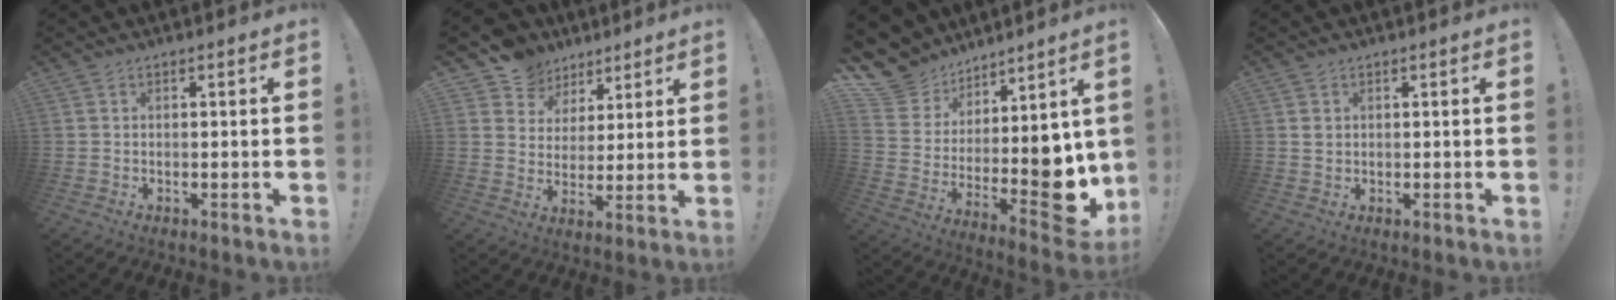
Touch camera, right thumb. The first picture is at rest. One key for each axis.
{"total": 9.5, "fx": 5.8, "fy": 7.4, "fz": 1.2, "tx": -0.019, "ty": -0.044, "tz": 0.118}
{"total": 12.3, "fx": 5.2, "fy": 9.5, "fz": 5.9, "tx": -0.065, "ty": -0.067, "tz": 0.119}
{"total": 1.5, "fx": 0.7, "fy": 1.1, "fz": 0.5, "tx": 0.005, "ty": -0.004, "tz": 0.010}